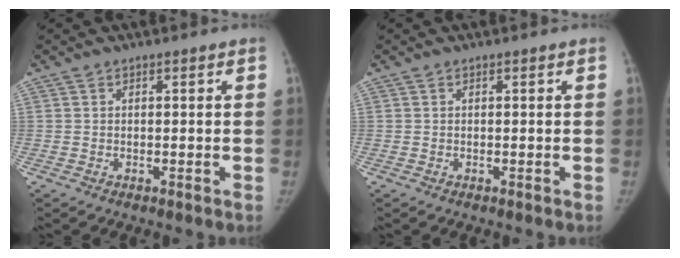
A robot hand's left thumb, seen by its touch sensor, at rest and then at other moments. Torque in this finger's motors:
{"motor_torque": [-0.03, -0.06, 0.18, -0.04, 0.01]}